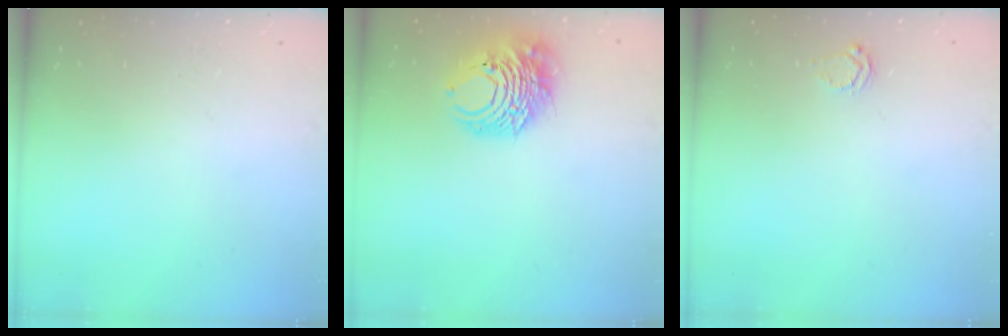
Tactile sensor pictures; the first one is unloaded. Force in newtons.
{"total": 10.7, "press": 10.5, "slide": 1.7}
{"total": 3.7, "press": 3.7, "slide": 0.5}